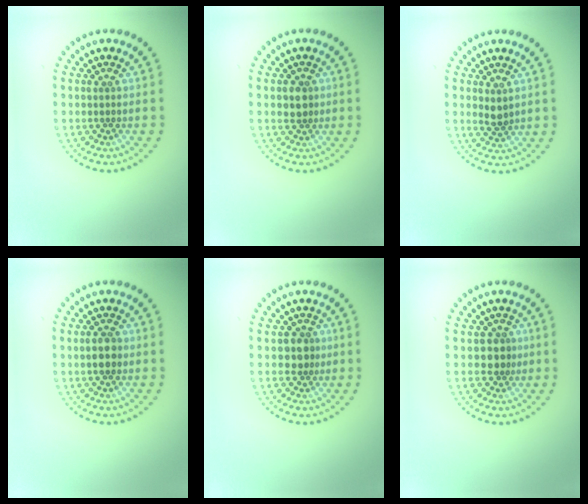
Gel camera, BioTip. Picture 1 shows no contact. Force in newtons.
{"total": 1.8, "press": 1.7, "slide": 0.7}
{"total": 1.3, "press": 1.2, "slide": 0.5}
{"total": 2.0, "press": 2.0, "slide": 0.1}
{"total": 2.0, "press": 1.7, "slide": 1.1}
{"total": 2.2, "press": 1.8, "slide": 1.2}